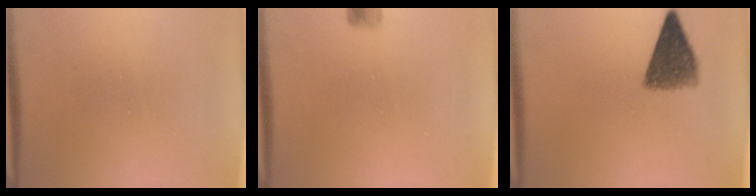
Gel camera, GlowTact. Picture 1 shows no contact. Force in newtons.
{"total": 2.4}
{"total": 6.8}